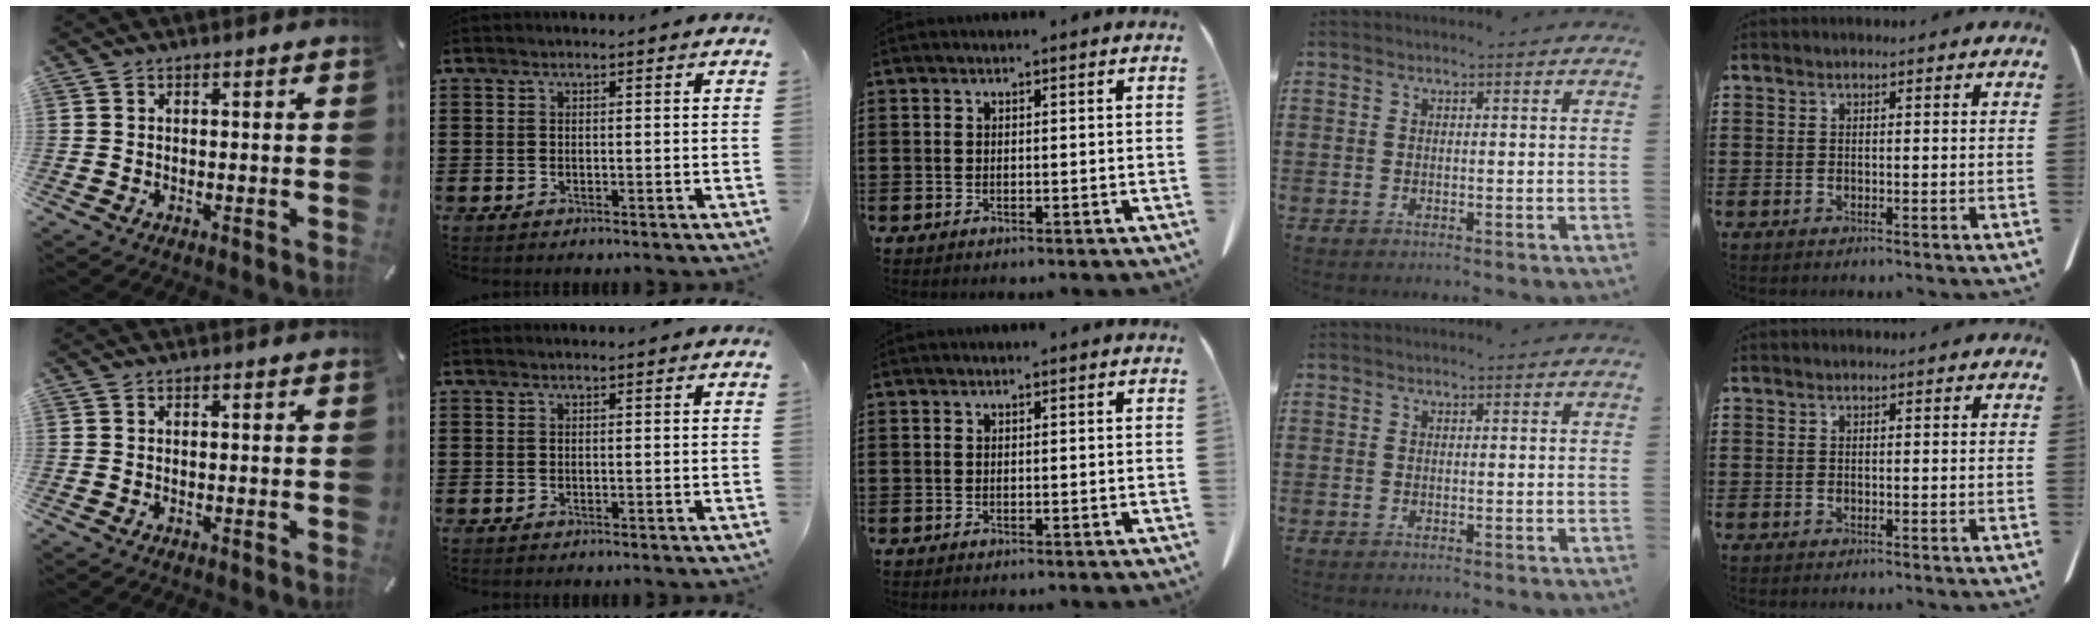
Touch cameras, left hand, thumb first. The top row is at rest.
{}